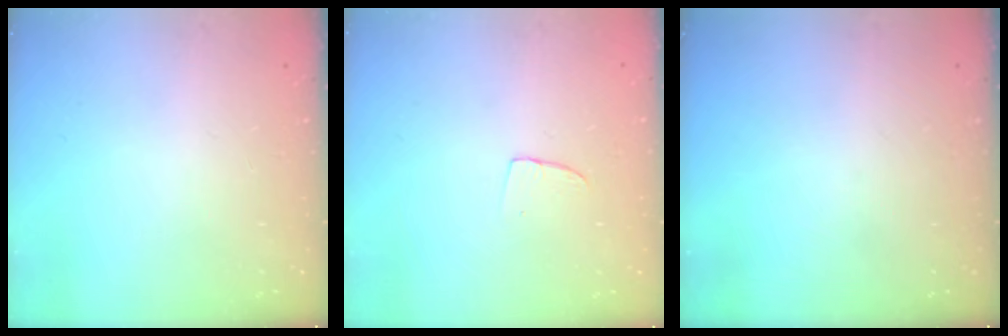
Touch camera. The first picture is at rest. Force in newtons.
{"total": 2.9, "press": 2.9, "slide": 0.2}
{"total": 0.0}